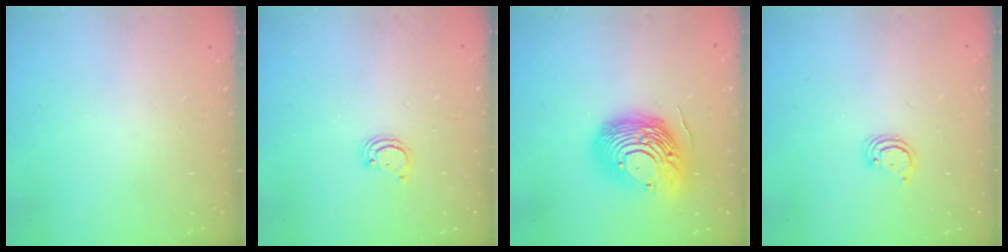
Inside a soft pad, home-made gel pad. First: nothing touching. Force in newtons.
{"total": 1.7, "press": 1.7, "slide": 0.1}
{"total": 19.5, "press": 19.3, "slide": 3.1}
{"total": 2.6, "press": 2.6, "slide": 0.2}